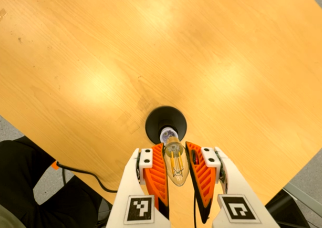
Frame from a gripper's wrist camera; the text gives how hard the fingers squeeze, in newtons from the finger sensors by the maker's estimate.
{"total": 20.0, "left": 21.2, "right": 18.8}